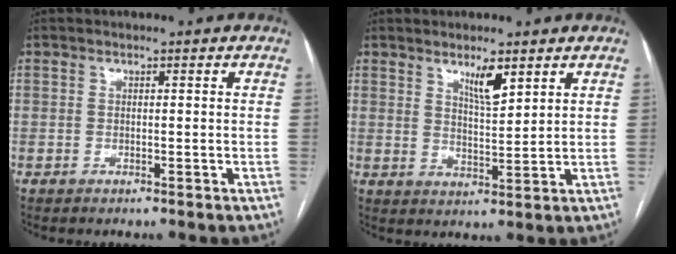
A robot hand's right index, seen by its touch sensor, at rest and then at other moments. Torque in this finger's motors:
{"motor_torque": [0.13, 0.16, 0.08, 0.05]}